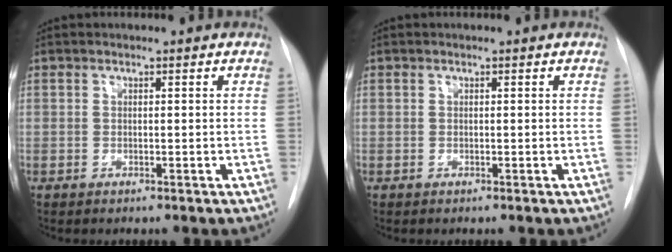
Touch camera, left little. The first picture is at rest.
{"total": 0.0}